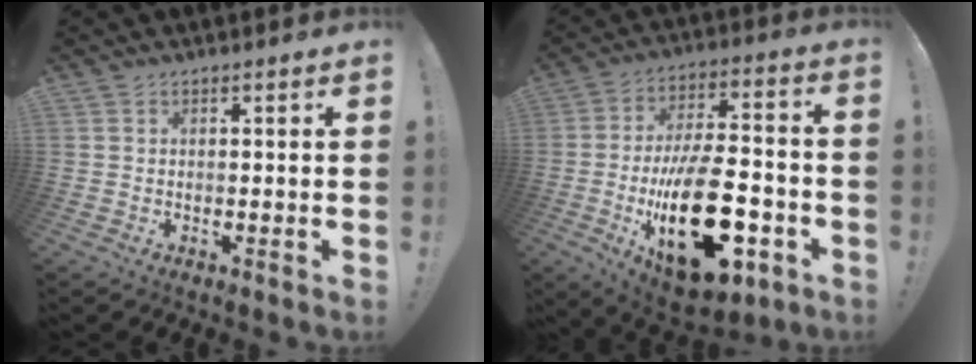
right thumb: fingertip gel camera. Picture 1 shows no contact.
{"total": 27.6, "force": [-7.9, 14.4, 22.2], "torque": [-0.383, 0.054, -0.108]}